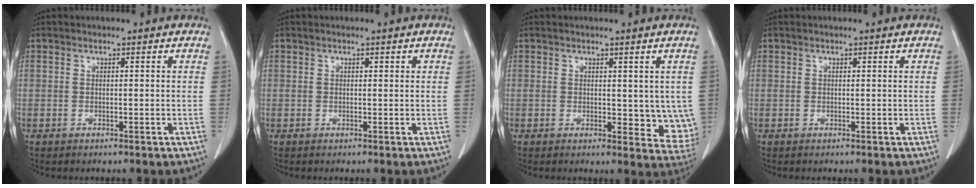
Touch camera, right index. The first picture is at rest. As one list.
[{"total": 0.5, "force": [0.2, 0.3, 0.3], "torque": [0.000, 0.001, 0.001]}, {"total": 7.1, "force": [0.7, 3.7, 6.0], "torque": [-0.056, -0.018, 0.012]}, {"total": 0.0}]